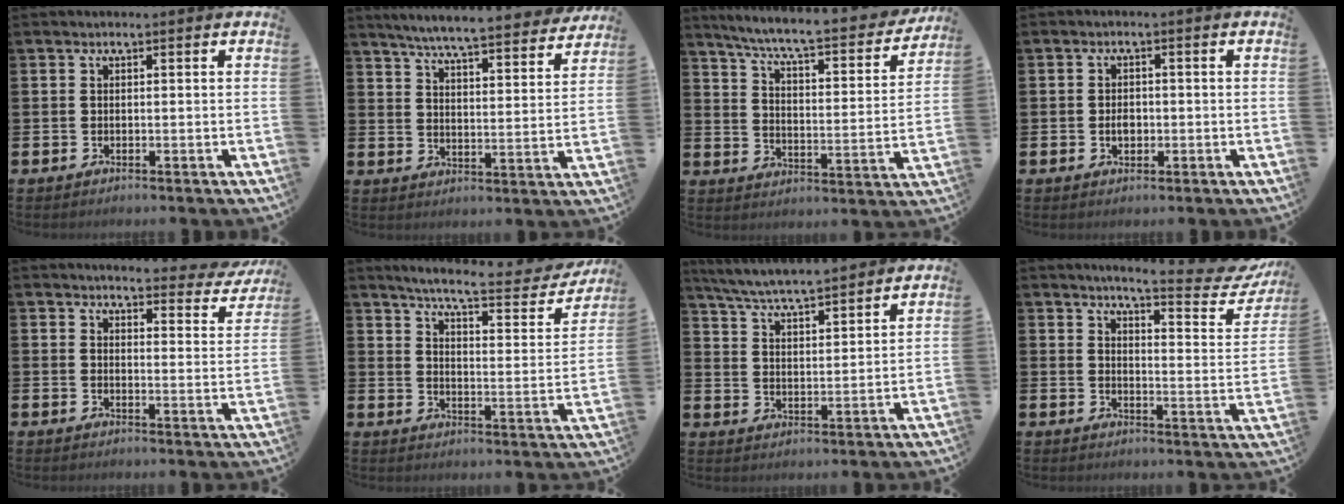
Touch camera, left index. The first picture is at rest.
{"total": 6.5, "force": [6.2, 0.0, 2.0], "torque": [-0.061, -0.047, 0.104]}
{"total": 7.2, "force": [6.5, 0.7, 3.0], "torque": [-0.081, -0.052, 0.104]}
{"total": 2.1, "force": [-0.3, 1.6, 1.4], "torque": [-0.010, -0.001, -0.011]}
{"total": 3.6, "force": [3.4, 0.6, 0.7], "torque": [-0.022, -0.028, 0.056]}
{"total": 6.9, "force": [6.3, 0.5, 2.8], "torque": [-0.067, -0.049, 0.101]}
{"total": 6.4, "force": [6.2, 0.0, 1.5], "torque": [-0.055, -0.045, 0.109]}
{"total": 6.0, "force": [5.5, 0.7, 2.4], "torque": [-0.042, -0.051, 0.084]}